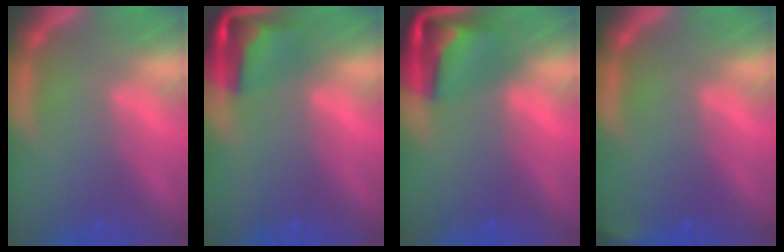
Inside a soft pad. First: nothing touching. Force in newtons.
{"total": 6.9}
{"total": 8.4}
{"total": 1.4}